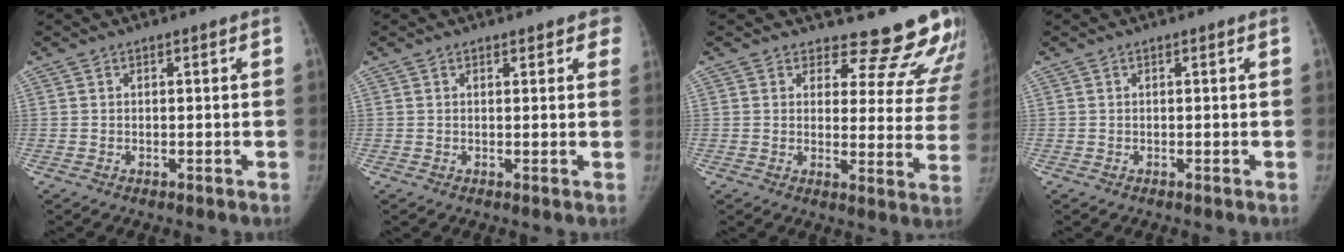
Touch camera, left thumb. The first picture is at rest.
{"total": 3.1, "force": [2.5, 1.6, 1.0], "torque": [0.026, -0.005, 0.017]}
{"total": 14.6, "force": [13.6, 4.5, 2.7], "torque": [0.017, -0.135, 0.140]}
{"total": 0.0}